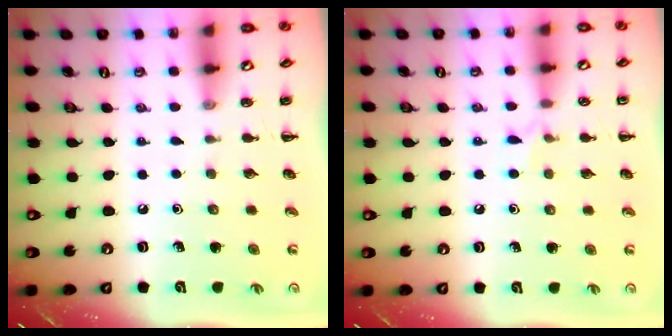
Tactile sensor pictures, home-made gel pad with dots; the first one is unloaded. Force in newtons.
{"total": 4.1, "press": 3.9, "slide": 1.3}